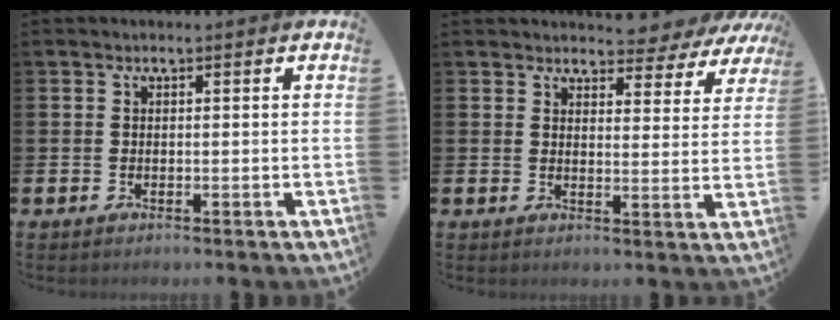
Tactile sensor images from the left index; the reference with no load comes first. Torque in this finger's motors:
{"motor_torque": [1.14, -0.99, 0.35, 0.04]}